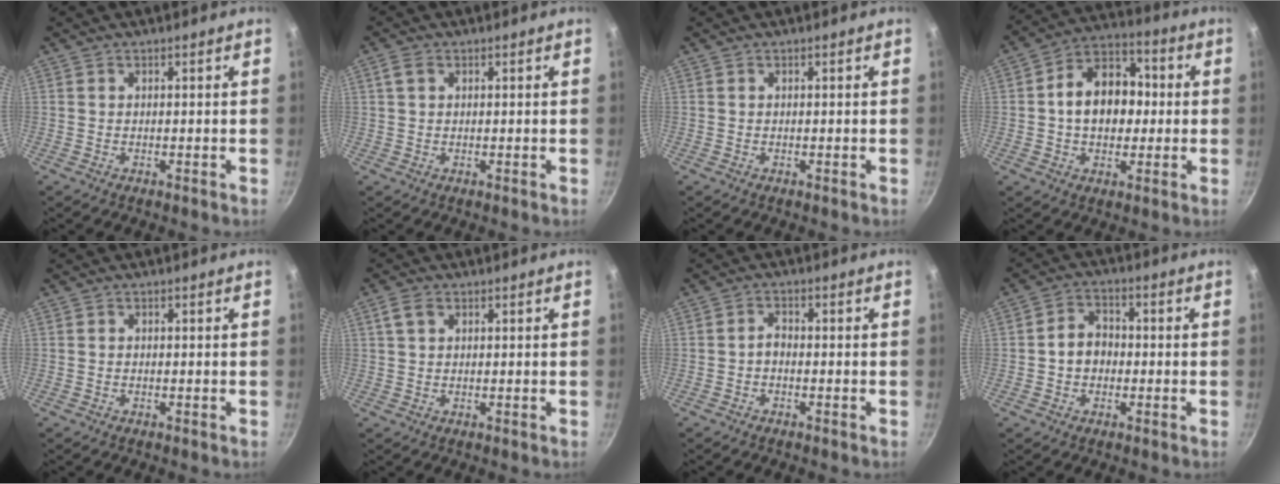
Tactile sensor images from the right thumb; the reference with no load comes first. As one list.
[{"total": 2.6, "force": [0.9, 1.8, 1.6], "torque": [-0.024, 0.004, 0.019]}, {"total": 0.0}, {"total": 14.1, "force": [0.5, 10.2, 9.6], "torque": [-0.111, 0.029, -0.008]}, {"total": 0.0}, {"total": 3.4, "force": [1.4, 2.3, 2.1], "torque": [-0.034, 0.005, 0.026]}, {"total": 1.9, "force": [-0.9, 1.1, 1.2], "torque": [-0.019, 0.015, -0.019]}, {"total": 6.2, "force": [-0.6, 4.9, 3.6], "torque": [-0.035, 0.017, -0.017]}]